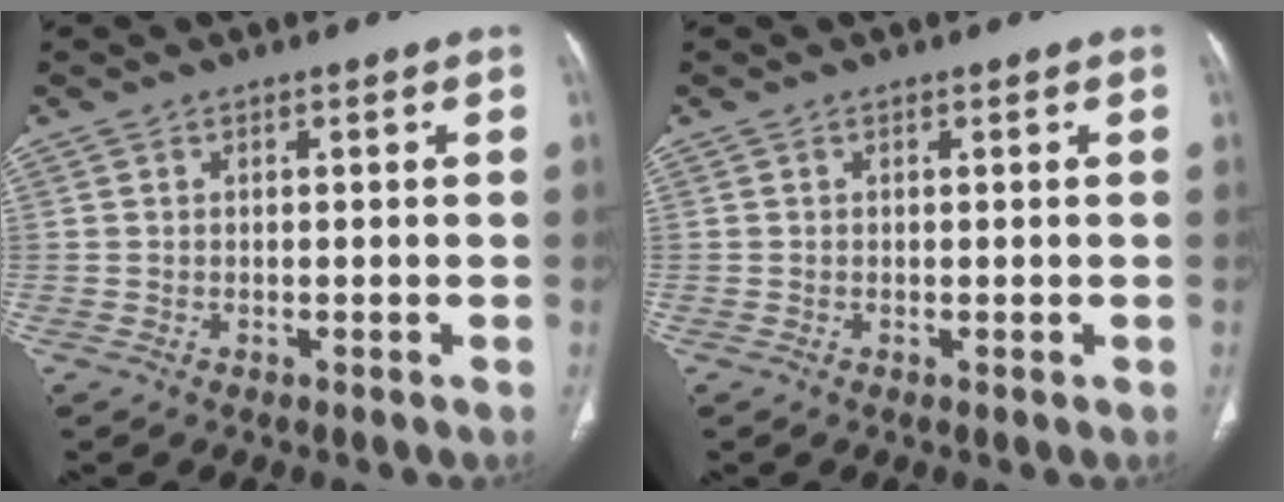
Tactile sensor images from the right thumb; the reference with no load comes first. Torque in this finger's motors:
{"motor_torque": [0.25, 0.62, -0.24, 0.41, 0.03]}